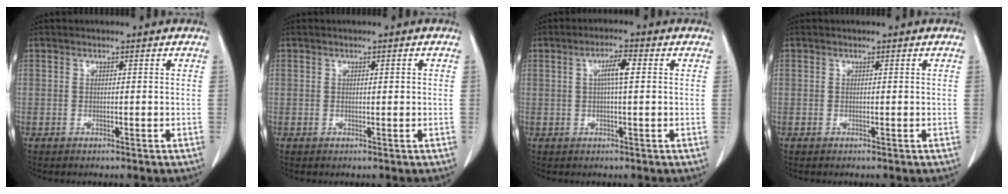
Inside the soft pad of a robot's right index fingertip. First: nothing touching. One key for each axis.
{"total": 0.8, "fx": 0.1, "fy": 0.1, "fz": 0.7, "tx": -0.012, "ty": 0.001, "tz": 0.003}
{"total": 3.7, "fx": 0.7, "fy": 0.3, "fz": 3.7, "tx": -0.065, "ty": 0.006, "tz": 0.010}
{"total": 0.0}